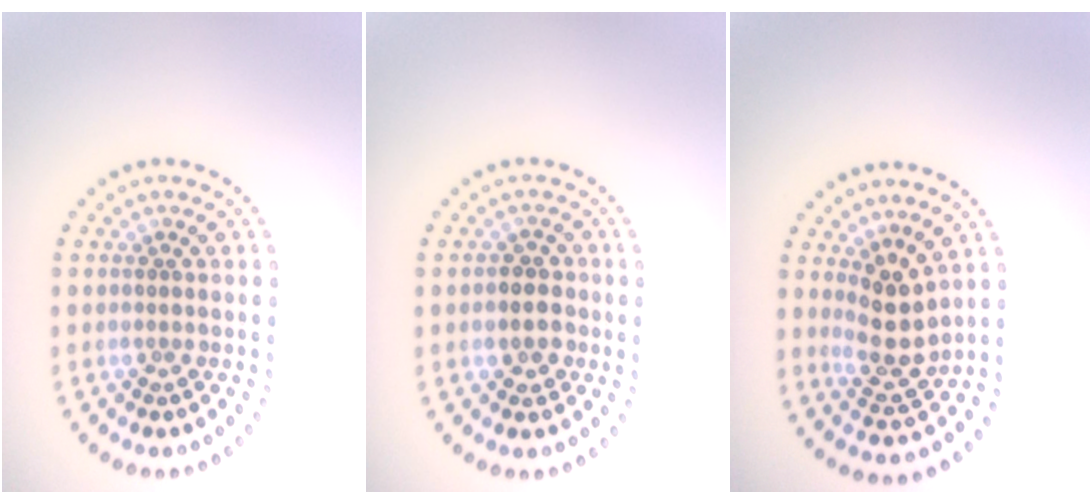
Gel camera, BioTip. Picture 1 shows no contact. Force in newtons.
{"total": 2.3, "press": 2.2, "slide": 0.7}
{"total": 3.5, "press": 3.0, "slide": 1.7}